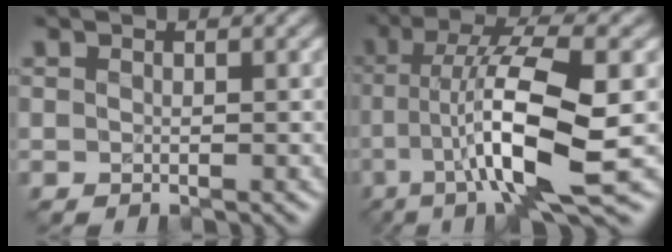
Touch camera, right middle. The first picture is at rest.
{"total": 10.4, "force": [-1.7, 2.0, 10.1], "torque": [-0.169, 0.010, -0.033]}